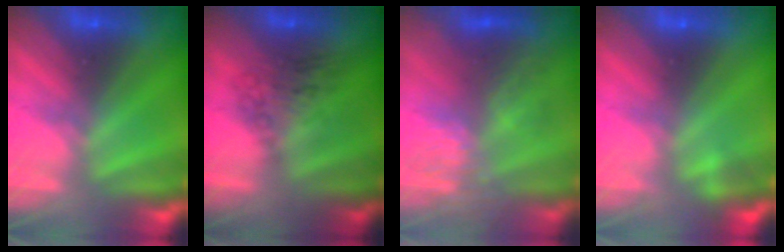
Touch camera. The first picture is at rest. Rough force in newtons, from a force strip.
{"total": 2.6}
{"total": 4.1}
{"total": 2.2}